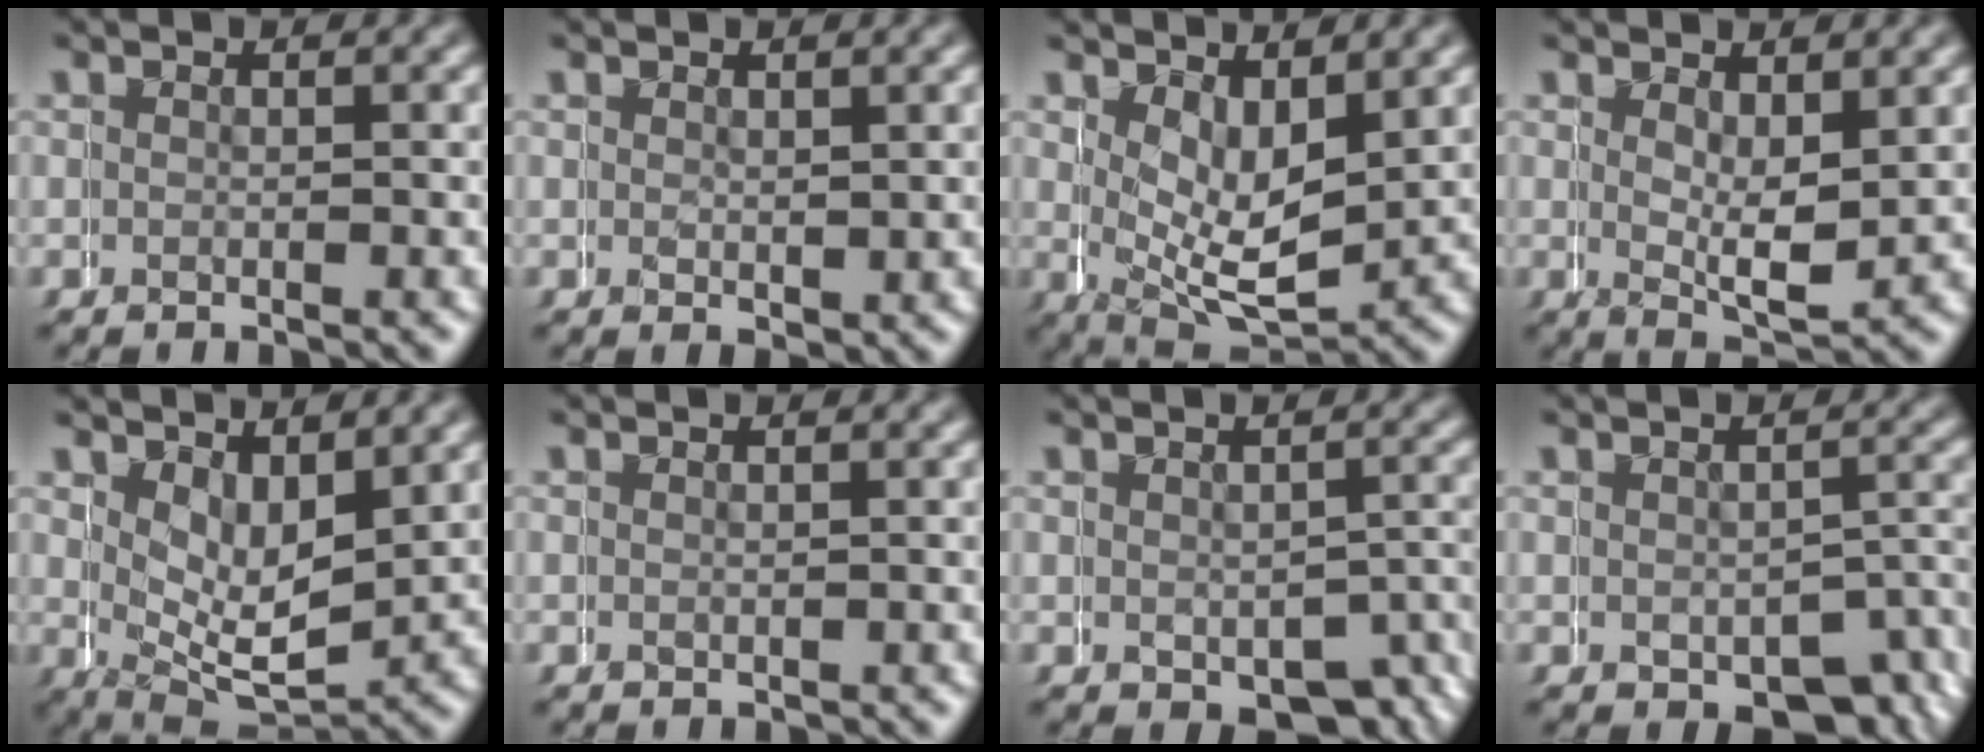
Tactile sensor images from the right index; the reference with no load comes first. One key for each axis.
{"total": 1.4, "fx": 0.7, "fy": 0.9, "fz": 0.8, "tx": -0.015, "ty": -0.007, "tz": 0.015}
{"total": 5.9, "fx": 2.0, "fy": 3.5, "fz": 4.2, "tx": -0.068, "ty": -0.024, "tz": 0.041}
{"total": 3.0, "fx": 1.6, "fy": 1.0, "fz": 2.4, "tx": -0.040, "ty": -0.003, "tz": 0.029}
{"total": 5.2, "fx": 2.6, "fy": 3.2, "fz": 3.3, "tx": -0.043, "ty": -0.018, "tz": 0.045}
{"total": 0.6, "fx": -0.2, "fy": 0.4, "fz": -0.3, "tx": 0.003, "ty": -0.002, "tz": -0.003}
{"total": 3.6, "fx": -1.2, "fy": 2.2, "fz": 2.6, "tx": -0.028, "ty": 0.004, "tz": -0.024}
{"total": 3.8, "fx": -1.3, "fy": 2.6, "fz": 2.5, "tx": -0.029, "ty": 0.003, "tz": -0.025}